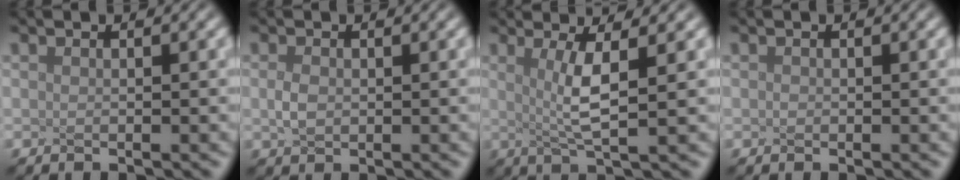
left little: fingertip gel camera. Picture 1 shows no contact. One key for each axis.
{"total": 1.2, "fx": -1.0, "fy": -0.6, "fz": -0.4, "tx": -0.034, "ty": -0.006, "tz": 0.027}
{"total": 2.6, "fx": -0.6, "fy": -0.7, "fz": 2.5, "tx": -0.080, "ty": -0.006, "tz": 0.036}
{"total": 0.9, "fx": -0.4, "fy": -0.5, "fz": -0.6, "tx": -0.007, "ty": -0.010, "tz": 0.014}